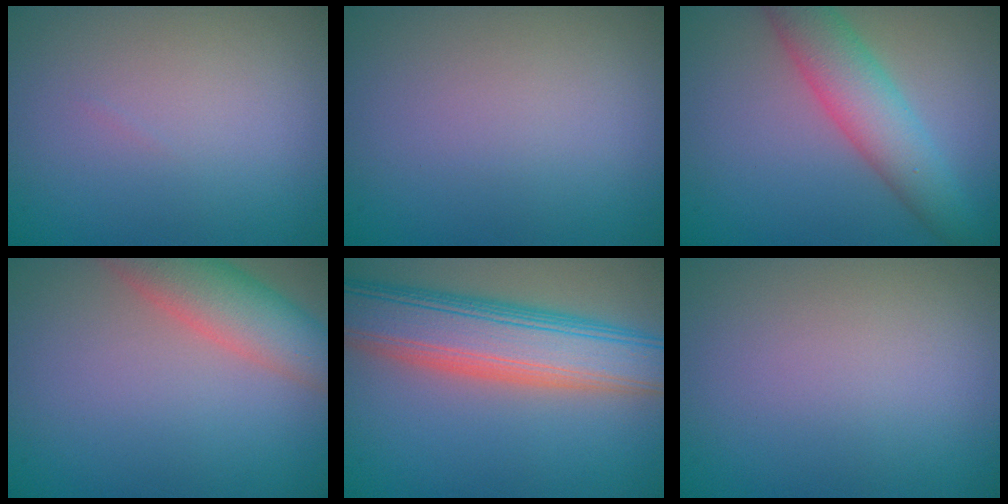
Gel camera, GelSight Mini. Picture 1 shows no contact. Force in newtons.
{"total": 0.0}
{"total": 5.6, "press": 5.6, "slide": 0.2}
{"total": 6.1, "press": 6.1, "slide": 0.5}
{"total": 9.8, "press": 9.8, "slide": 0.4}
{"total": 0.0}